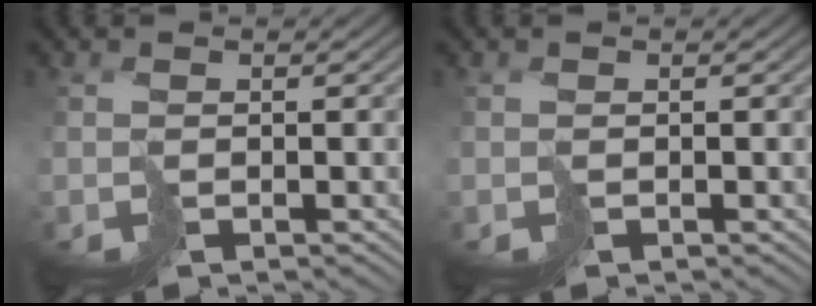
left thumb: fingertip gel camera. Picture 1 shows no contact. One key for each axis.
{"total": 0.0}